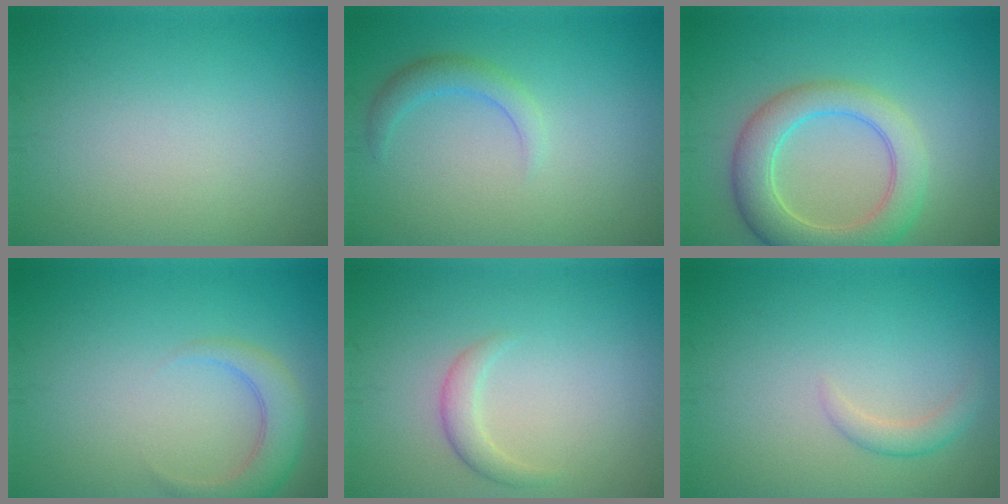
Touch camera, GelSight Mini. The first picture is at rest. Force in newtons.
{"total": 2.0, "press": 2.0, "slide": 0.1}
{"total": 6.0, "press": 6.0, "slide": 0.3}
{"total": 3.3, "press": 3.2, "slide": 0.4}
{"total": 1.6, "press": 1.6, "slide": 0.1}
{"total": 1.5, "press": 1.5, "slide": 0.1}